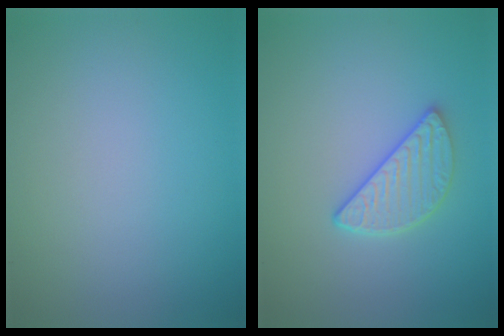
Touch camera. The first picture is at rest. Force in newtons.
{"total": 2.9, "press": 2.6, "slide": 1.3}